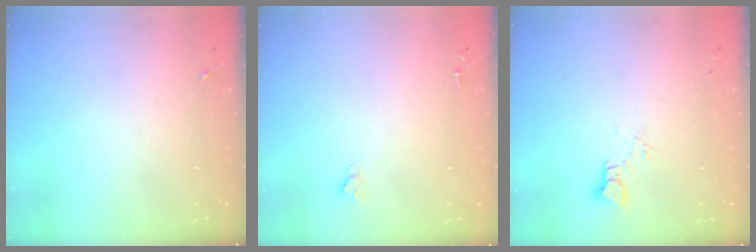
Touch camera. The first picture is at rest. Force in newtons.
{"total": 1.9, "press": 1.9, "slide": 0.2}
{"total": 3.6, "press": 3.6, "slide": 0.3}